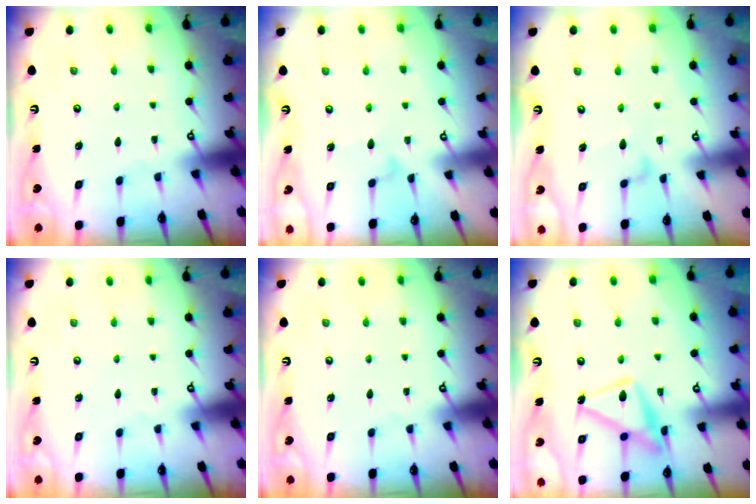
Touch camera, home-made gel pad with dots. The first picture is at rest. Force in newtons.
{"total": 7.6, "press": 7.6, "slide": 0.4}
{"total": 6.2, "press": 6.2, "slide": 0.3}
{"total": 0.0}
{"total": 0.0}
{"total": 15.2, "press": 15.2, "slide": 1.2}